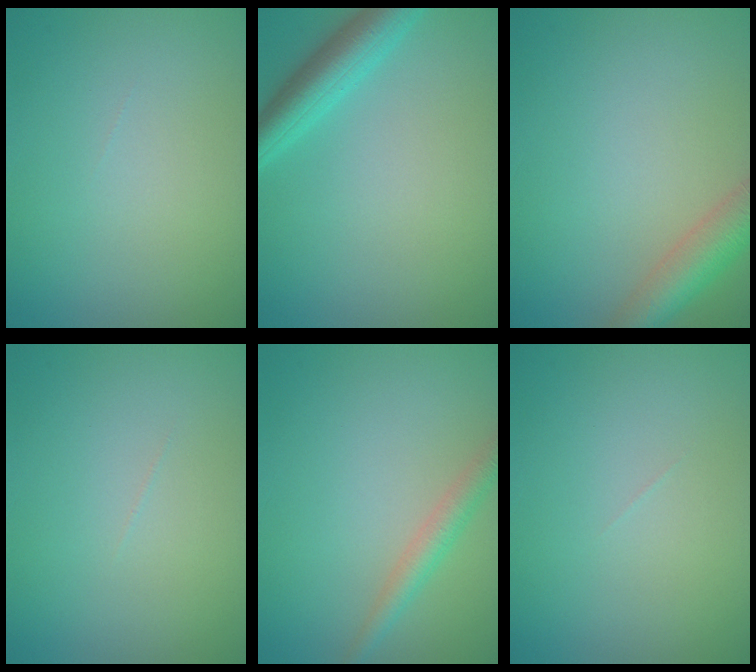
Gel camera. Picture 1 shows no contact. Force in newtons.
{"total": 4.1, "press": 4.1, "slide": 0.3}
{"total": 4.1, "press": 4.1, "slide": 0.3}
{"total": 0.0}
{"total": 2.4, "press": 2.4, "slide": 0.1}
{"total": 0.0}